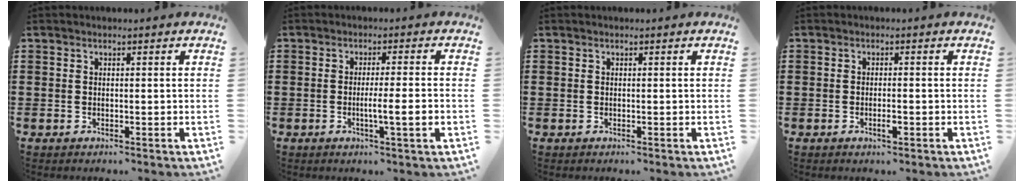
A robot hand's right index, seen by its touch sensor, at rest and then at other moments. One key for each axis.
{"total": 4.4, "fx": -1.1, "fy": -0.1, "fz": 4.3, "tx": -0.073, "ty": -0.009, "tz": -0.020}
{"total": 0.0}
{"total": 1.7, "fx": -0.8, "fy": 0.4, "fz": 1.5, "tx": -0.027, "ty": 0.000, "tz": -0.013}